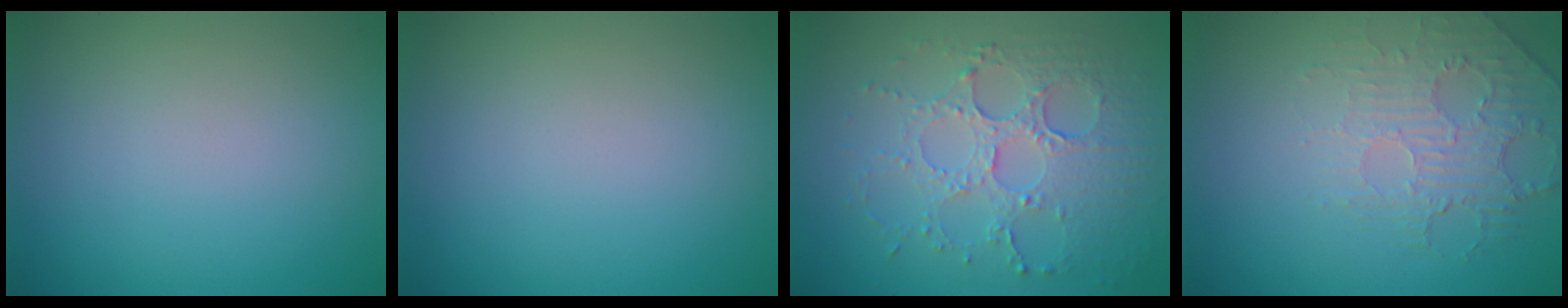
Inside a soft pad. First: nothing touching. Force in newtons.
{"total": 0.0}
{"total": 5.0, "press": 3.7, "slide": 3.4}
{"total": 2.3, "press": 1.5, "slide": 1.7}